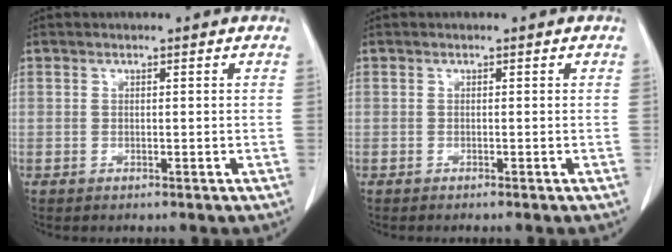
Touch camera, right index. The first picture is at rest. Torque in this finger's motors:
{"motor_torque": [-0.08, -0.02, -0.02, 0.01]}